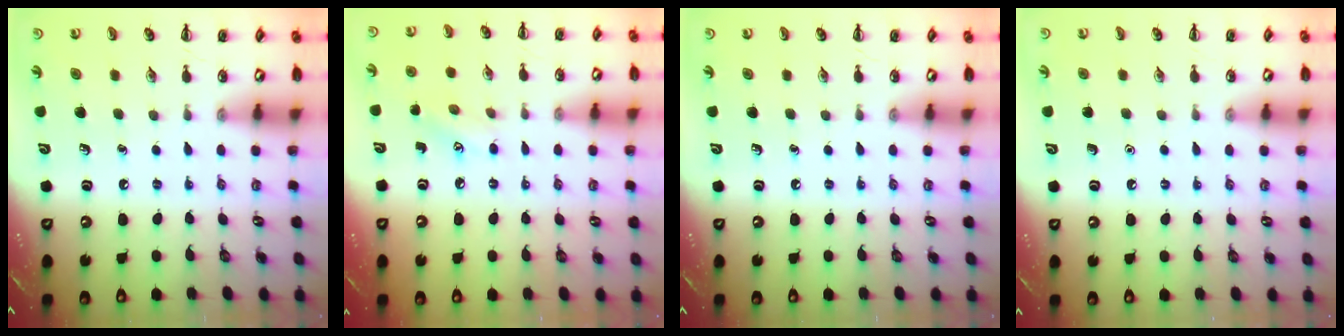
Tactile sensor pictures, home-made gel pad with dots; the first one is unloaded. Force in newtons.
{"total": 6.2, "press": 6.1, "slide": 1.2}
{"total": 0.0}
{"total": 1.6, "press": 1.5, "slide": 0.1}